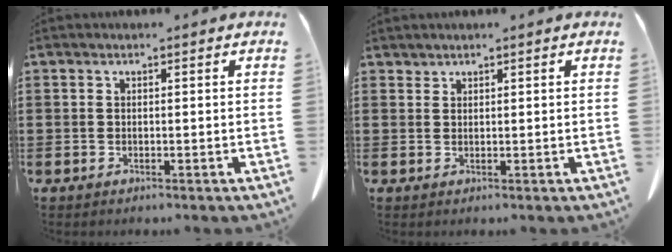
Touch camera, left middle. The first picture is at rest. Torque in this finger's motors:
{"motor_torque": [0.01, 0.08, -0.03, -0.02]}